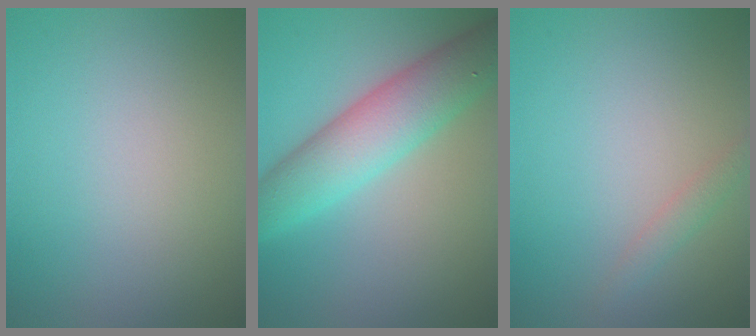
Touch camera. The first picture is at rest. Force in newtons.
{"total": 7.0, "press": 7.0, "slide": 0.2}
{"total": 1.2, "press": 1.2, "slide": 0.1}